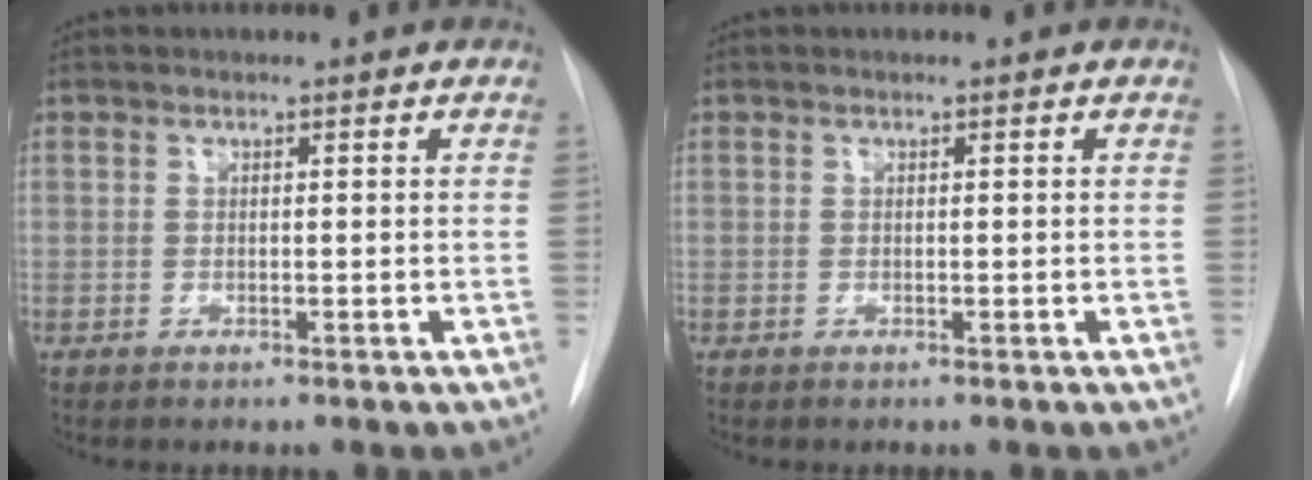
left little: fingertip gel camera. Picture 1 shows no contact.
{"total": 0.0}